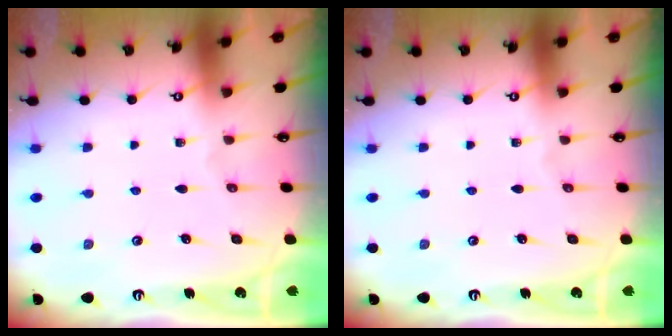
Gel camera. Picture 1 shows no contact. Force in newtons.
{"total": 0.0}